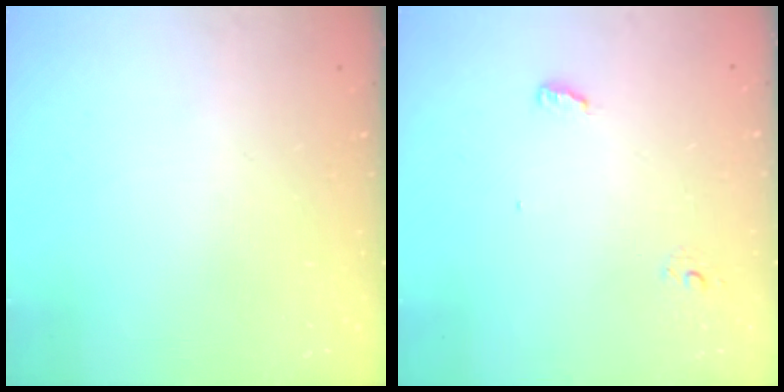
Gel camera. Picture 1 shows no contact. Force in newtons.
{"total": 4.2, "press": 4.0, "slide": 1.3}